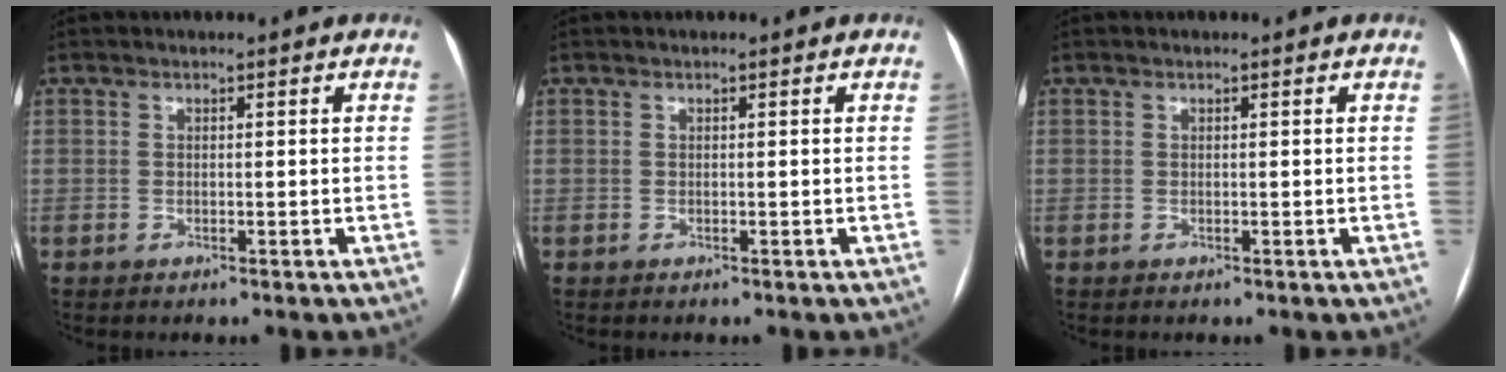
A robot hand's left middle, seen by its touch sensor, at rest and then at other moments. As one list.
[{"total": 0.0}, {"total": 0.0}]